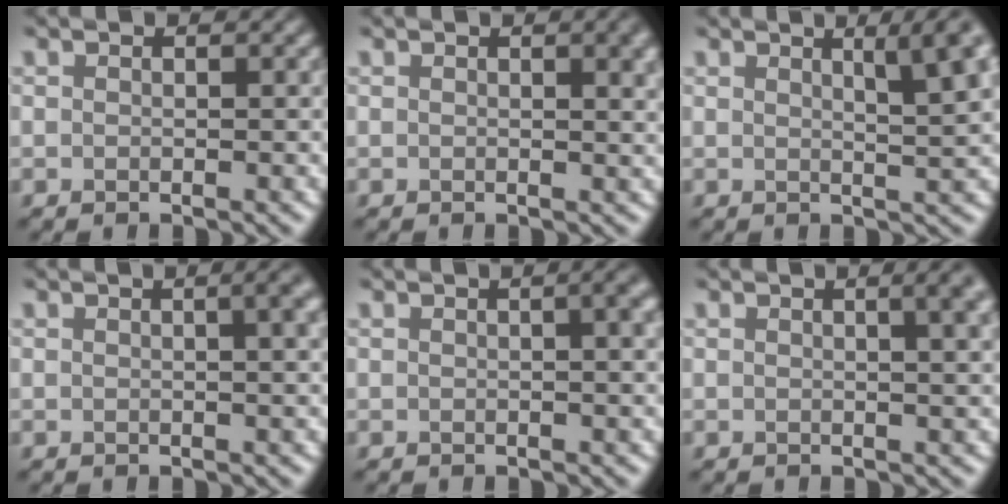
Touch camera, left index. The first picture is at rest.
{"total": 3.1, "force": [1.2, 1.1, 2.7], "torque": [-0.021, 0.004, 0.015]}
{"total": 6.6, "force": [3.0, 2.0, 5.5], "torque": [-0.035, 0.023, 0.029]}
{"total": 5.0, "force": [1.5, 2.2, 4.2], "torque": [-0.021, 0.027, -0.001]}
{"total": 4.1, "force": [1.1, 1.7, 3.6], "torque": [-0.022, 0.015, 0.003]}
{"total": 5.4, "force": [2.0, 2.4, 4.4], "torque": [-0.021, 0.030, -0.001]}